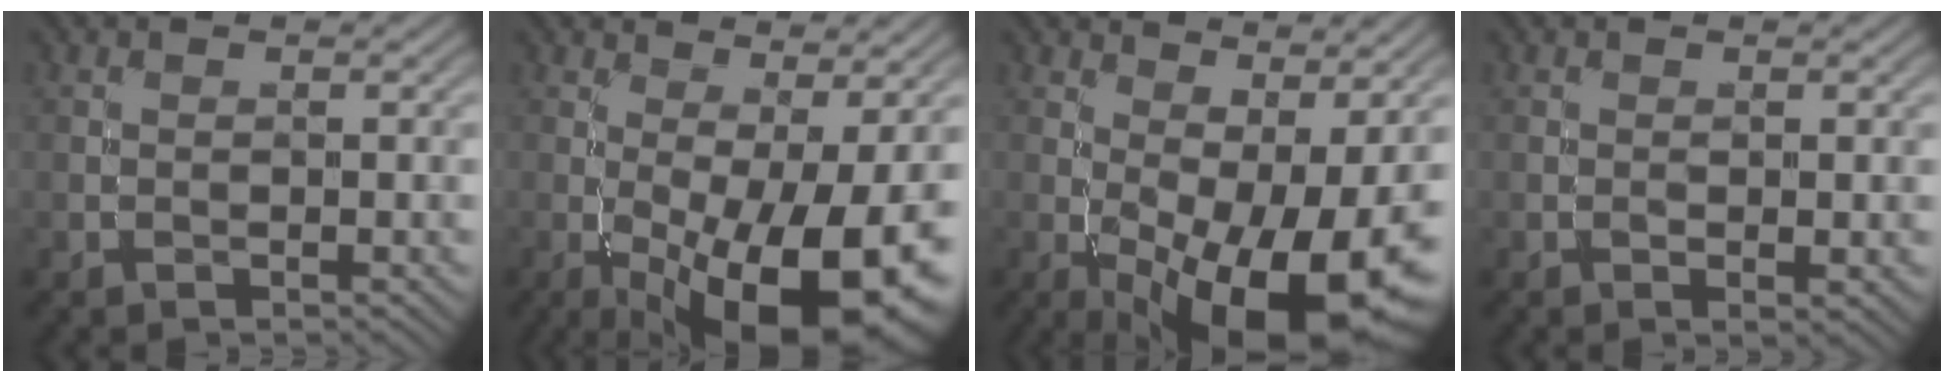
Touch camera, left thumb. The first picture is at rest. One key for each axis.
{"total": 15.7, "fx": -4.2, "fy": 5.2, "fz": 14.2, "tx": -0.211, "ty": -0.009, "tz": -0.056}
{"total": 15.7, "fx": -2.6, "fy": 6.0, "fz": 14.3, "tx": -0.209, "ty": -0.007, "tz": -0.025}
{"total": 1.4, "fx": -0.2, "fy": 0.5, "fz": 1.3, "tx": -0.019, "ty": -0.001, "tz": -0.002}